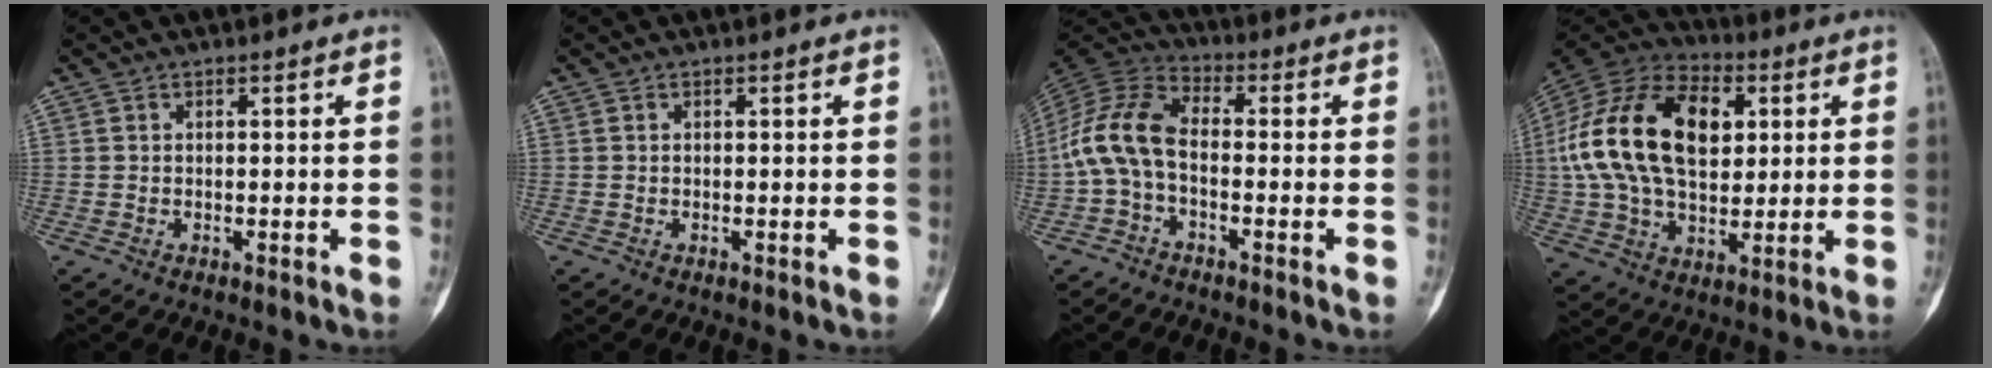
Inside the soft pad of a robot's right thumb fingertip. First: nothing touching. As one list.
[{"total": 0.0}, {"total": 10.2, "force": [-1.8, 5.8, 8.2], "torque": [-0.169, 0.033, -0.051]}, {"total": 24.6, "force": [4.5, 15.1, 18.8], "torque": [-0.349, 0.011, 0.075]}]